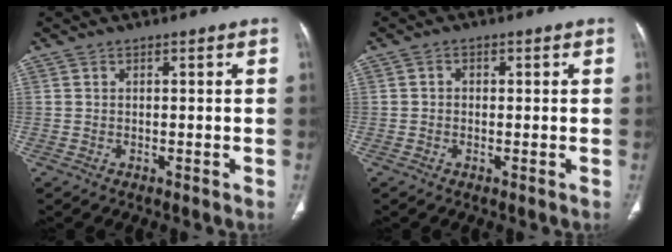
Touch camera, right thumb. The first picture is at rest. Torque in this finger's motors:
{"motor_torque": [-0.64, -0.15, -0.08, 0.19, 0.05]}